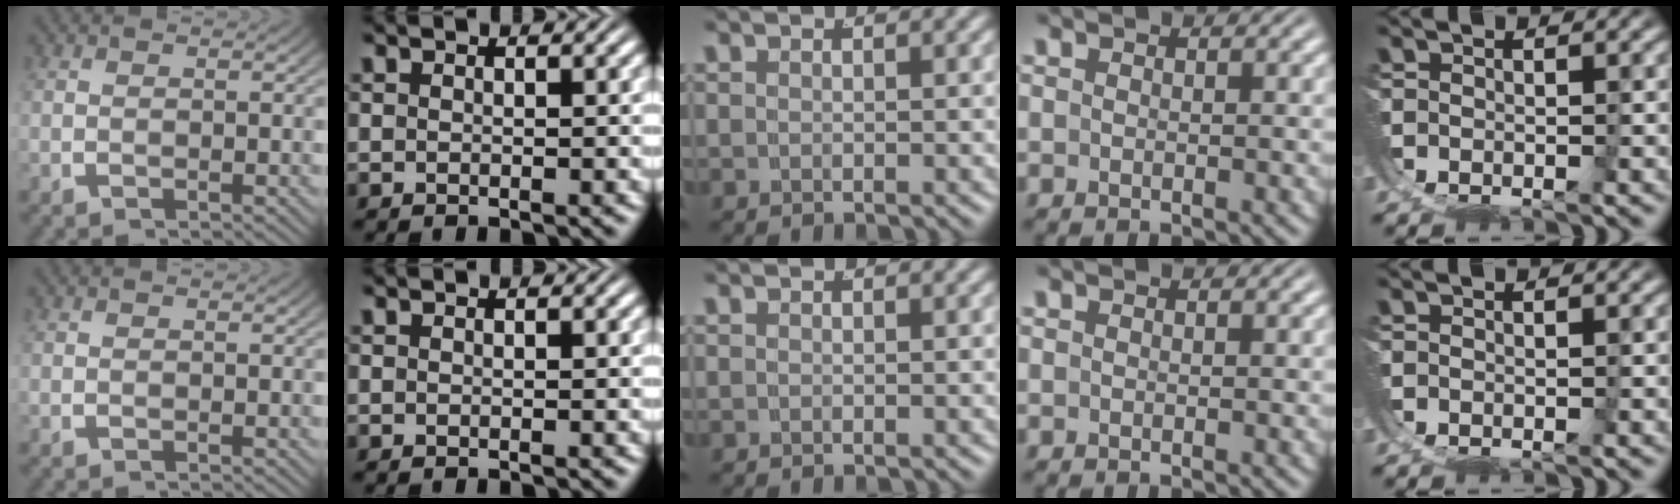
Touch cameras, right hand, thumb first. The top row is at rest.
{}